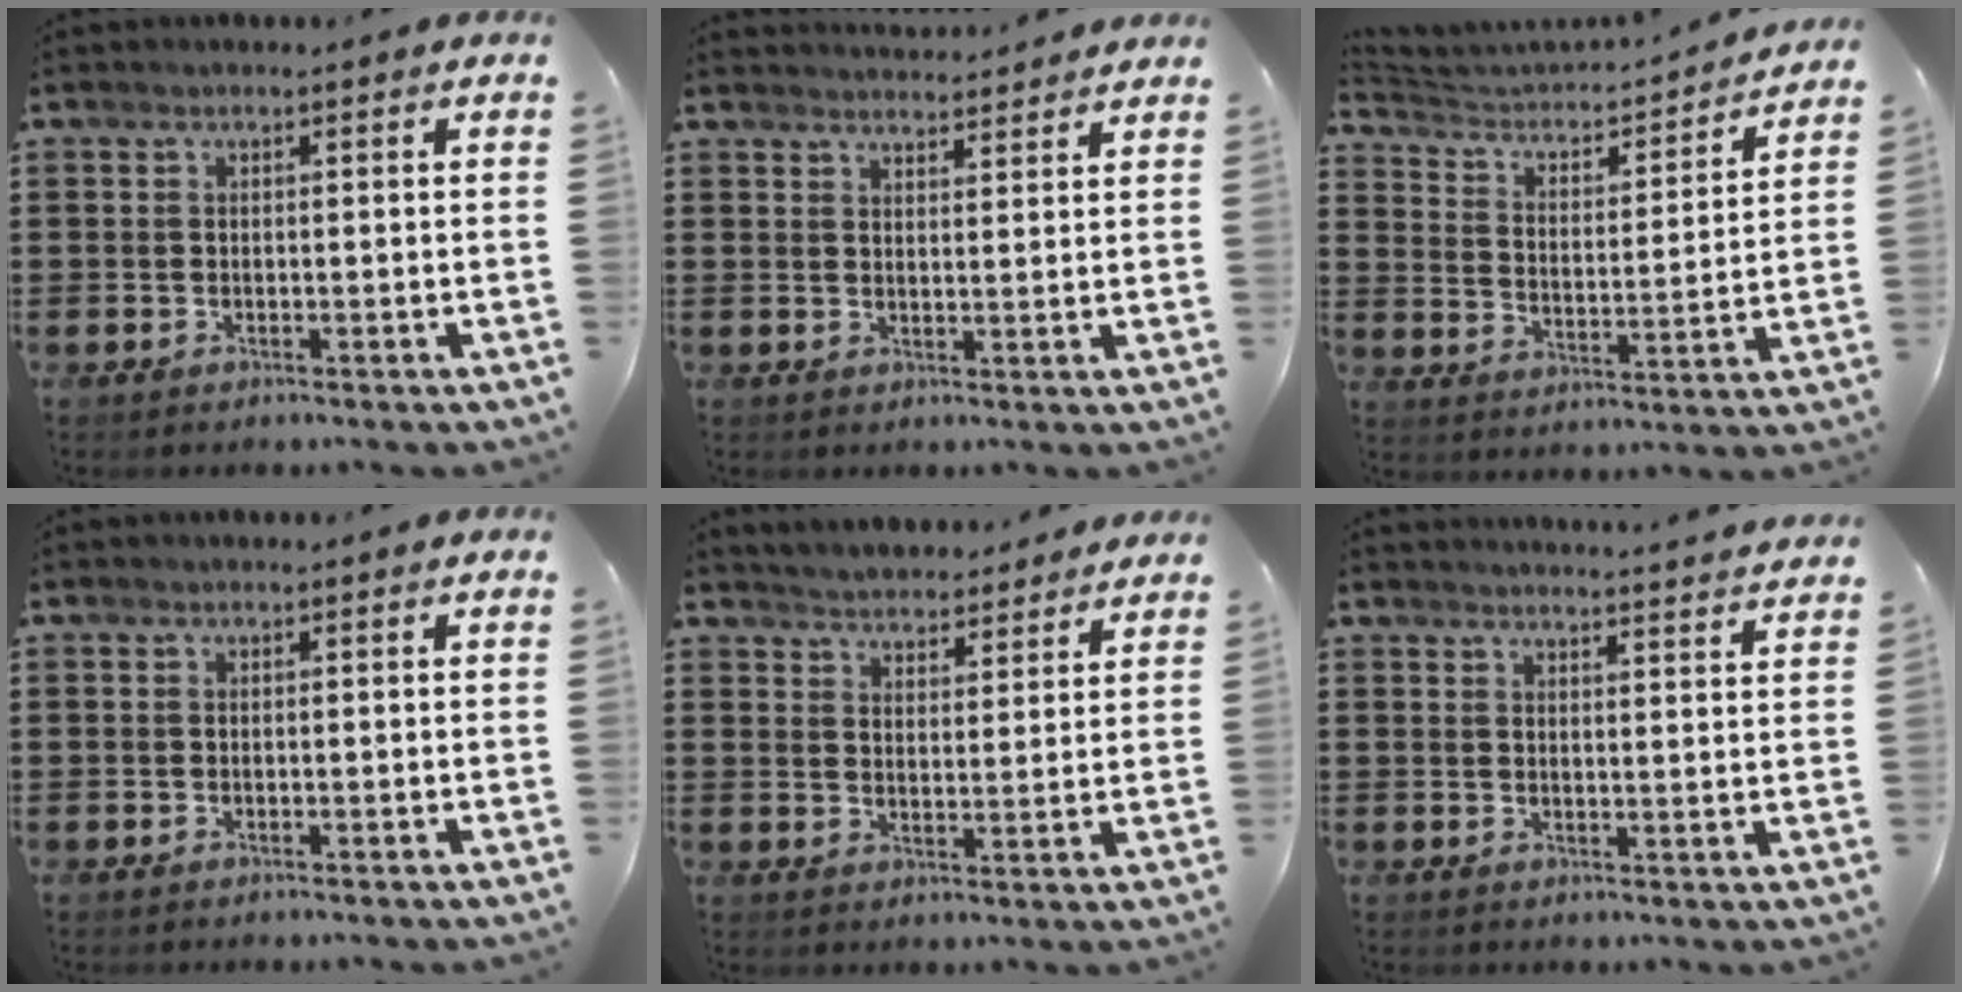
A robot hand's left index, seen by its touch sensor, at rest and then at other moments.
{"total": 2.9, "force": [2.9, -0.1, -0.1], "torque": [-0.006, -0.013, 0.056]}
{"total": 2.6, "force": [2.5, 0.6, 0.5], "torque": [-0.032, -0.033, 0.031]}
{"total": 0.0}
{"total": 4.2, "force": [4.2, 0.1, -0.4], "torque": [-0.010, -0.026, 0.074]}
{"total": 3.5, "force": [3.3, -0.9, 0.1], "torque": [-0.004, -0.025, 0.058]}